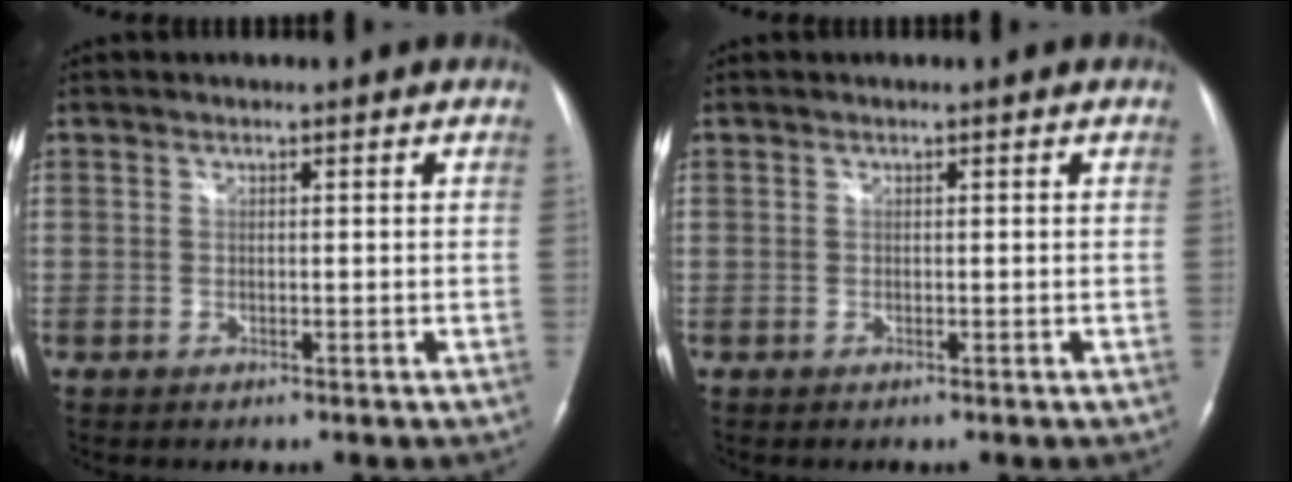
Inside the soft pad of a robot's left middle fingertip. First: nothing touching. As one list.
[{"total": 0.0}]